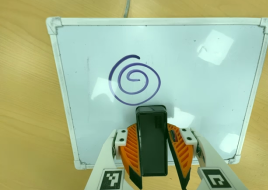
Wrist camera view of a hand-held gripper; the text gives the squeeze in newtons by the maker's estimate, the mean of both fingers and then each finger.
{"total": 5.7, "left": 5.2, "right": 6.2}